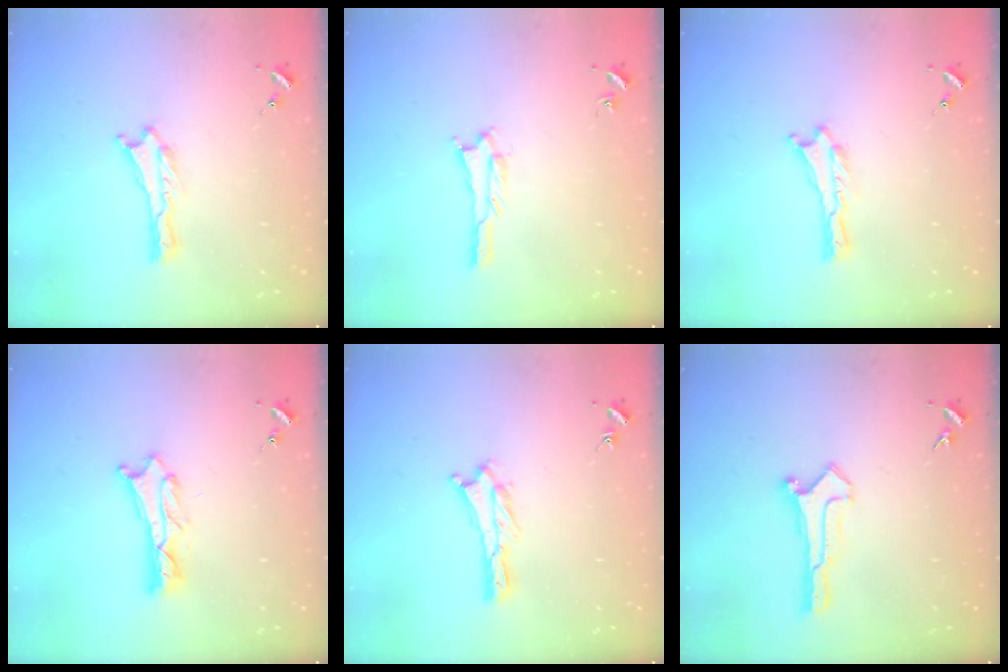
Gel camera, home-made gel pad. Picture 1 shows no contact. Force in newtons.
{"total": 1.1, "press": 1.1, "slide": 0.1}
{"total": 0.0}
{"total": 1.8, "press": 1.8, "slide": 0.2}
{"total": 0.0}
{"total": 0.0}